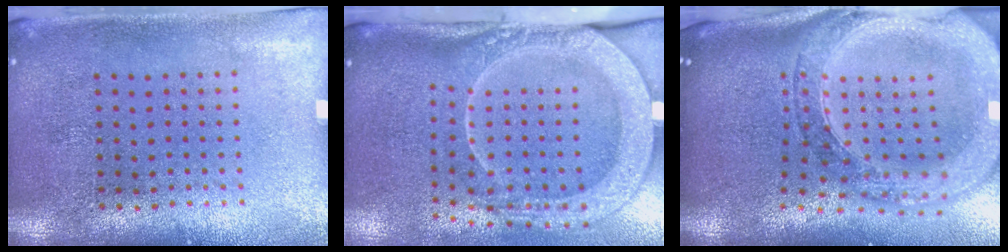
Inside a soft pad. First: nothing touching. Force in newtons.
{"total": 2.8, "press": 2.2, "slide": 1.8}
{"total": 3.7, "press": 2.9, "slide": 2.2}